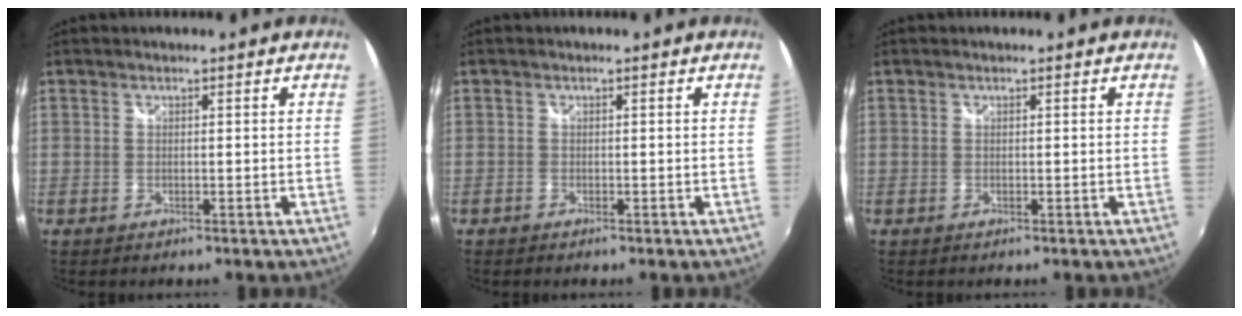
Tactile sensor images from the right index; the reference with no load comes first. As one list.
[{"total": 0.6, "force": [-0.5, 0.3, 0.0], "torque": [-0.003, -0.003, -0.013]}, {"total": 0.0}]